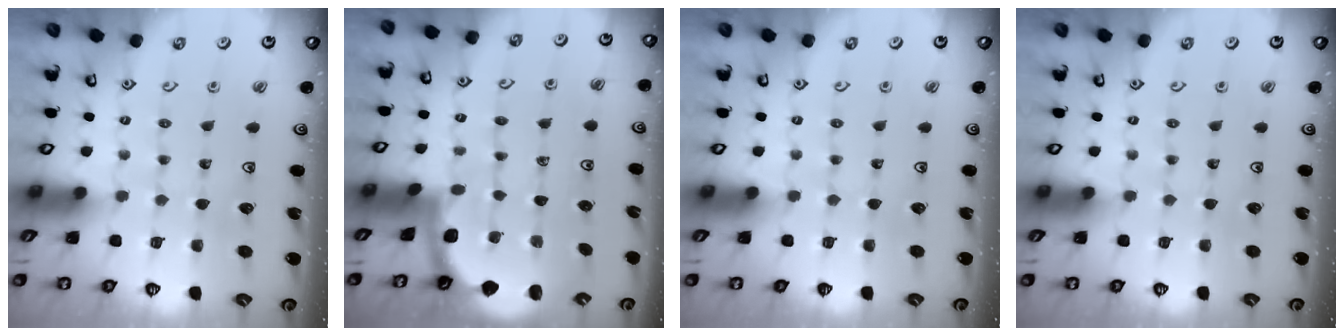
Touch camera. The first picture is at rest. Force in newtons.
{"total": 1.7, "press": 1.7, "slide": 0.1}
{"total": 0.0}
{"total": 0.0}